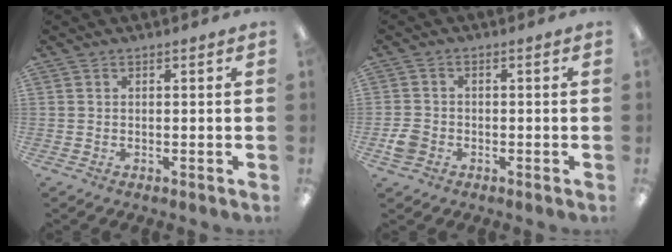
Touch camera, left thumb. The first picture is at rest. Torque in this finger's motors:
{"motor_torque": [-0.14, 0.13, -0.06, 0.06, 0.01]}